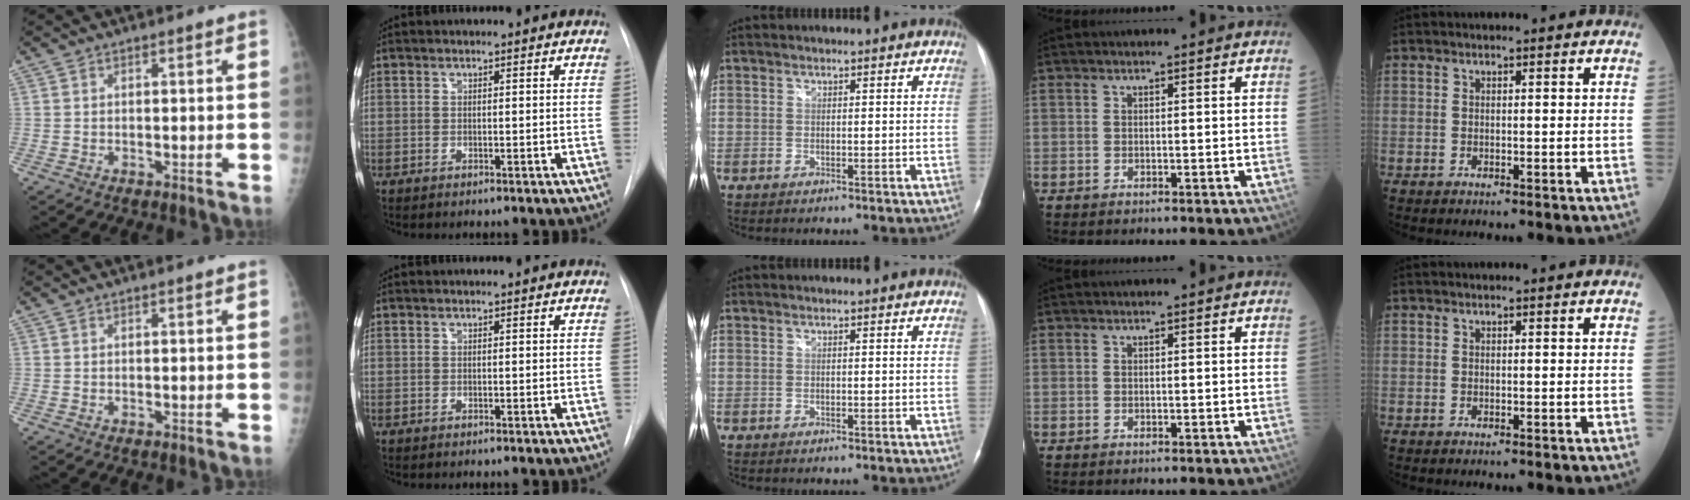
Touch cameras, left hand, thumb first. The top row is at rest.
{}